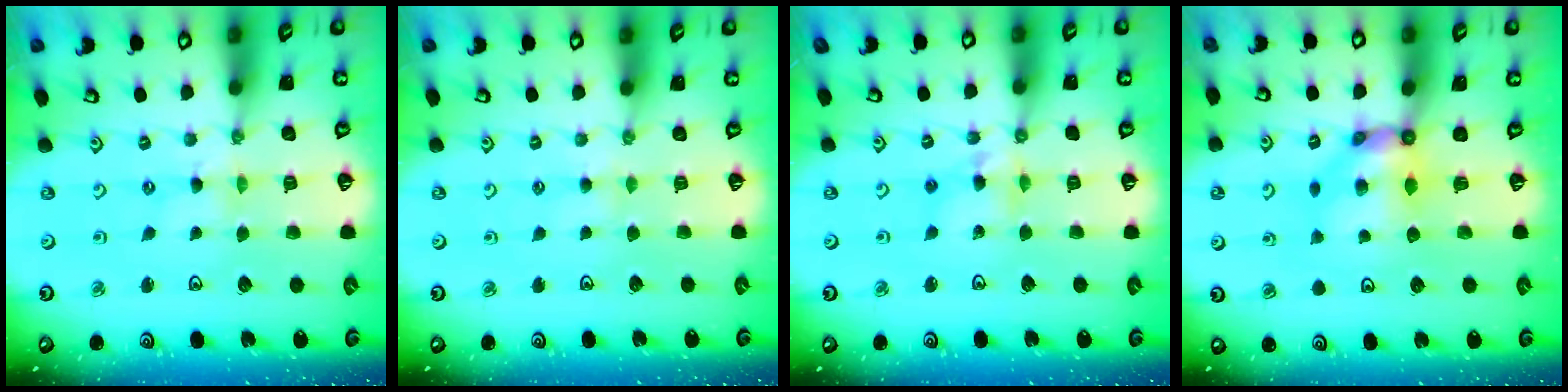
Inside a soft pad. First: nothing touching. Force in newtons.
{"total": 2.8, "press": 2.8, "slide": 0.3}
{"total": 7.8, "press": 7.8, "slide": 0.6}
{"total": 7.7, "press": 7.7, "slide": 0.3}